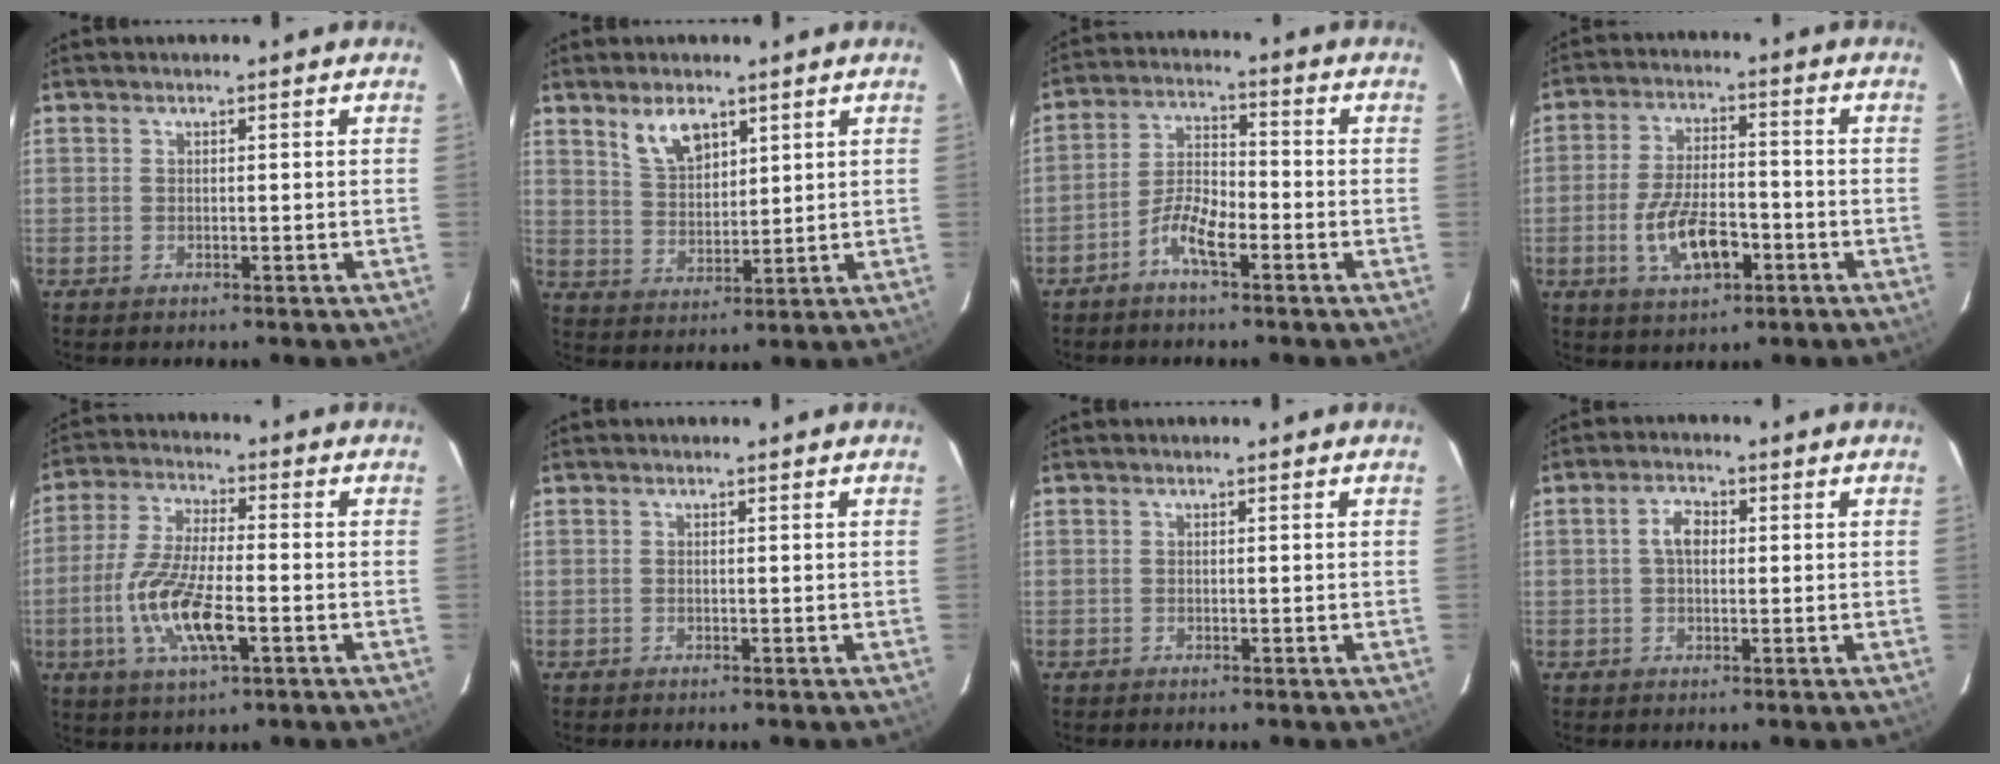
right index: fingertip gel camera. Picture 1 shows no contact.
{"total": 7.0, "force": [4.4, 3.3, 4.2], "torque": [-0.076, 0.005, 0.092]}
{"total": 6.3, "force": [-3.9, 1.8, 4.6], "torque": [-0.102, 0.011, -0.076]}
{"total": 10.6, "force": [-3.9, 4.6, 8.7], "torque": [-0.177, -0.005, -0.063]}
{"total": 13.1, "force": [-3.9, 3.7, 11.9], "torque": [-0.249, -0.011, -0.075]}
{"total": 0.0}
{"total": 0.0}
{"total": 3.6, "force": [0.4, 2.2, 2.7], "torque": [-0.053, 0.012, 0.009]}